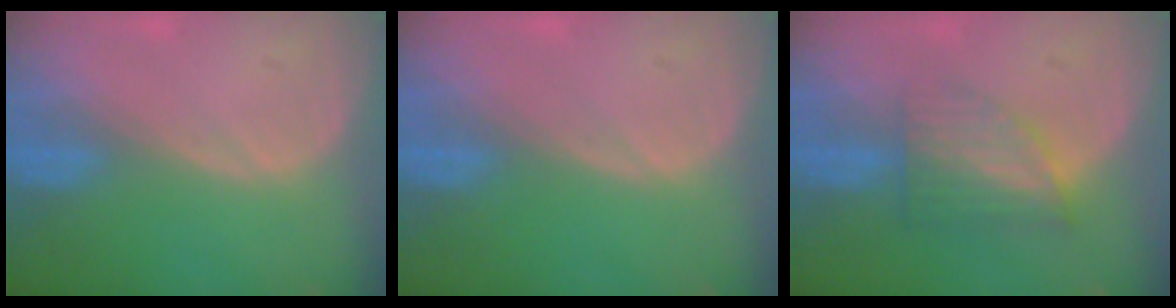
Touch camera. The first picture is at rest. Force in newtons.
{"total": 0.0}
{"total": 6.3, "press": 5.6, "slide": 2.8}